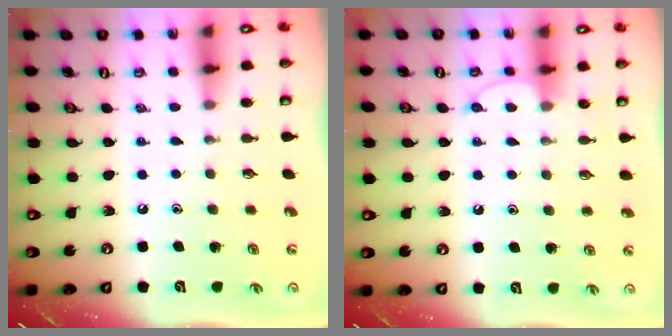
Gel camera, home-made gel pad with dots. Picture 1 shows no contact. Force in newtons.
{"total": 6.0, "press": 5.9, "slide": 0.6}